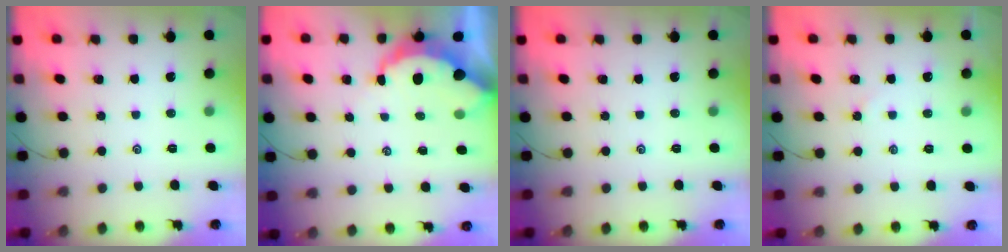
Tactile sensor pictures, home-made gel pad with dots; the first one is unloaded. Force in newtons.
{"total": 6.2, "press": 6.1, "slide": 0.6}
{"total": 0.0}
{"total": 3.0, "press": 2.9, "slide": 0.3}